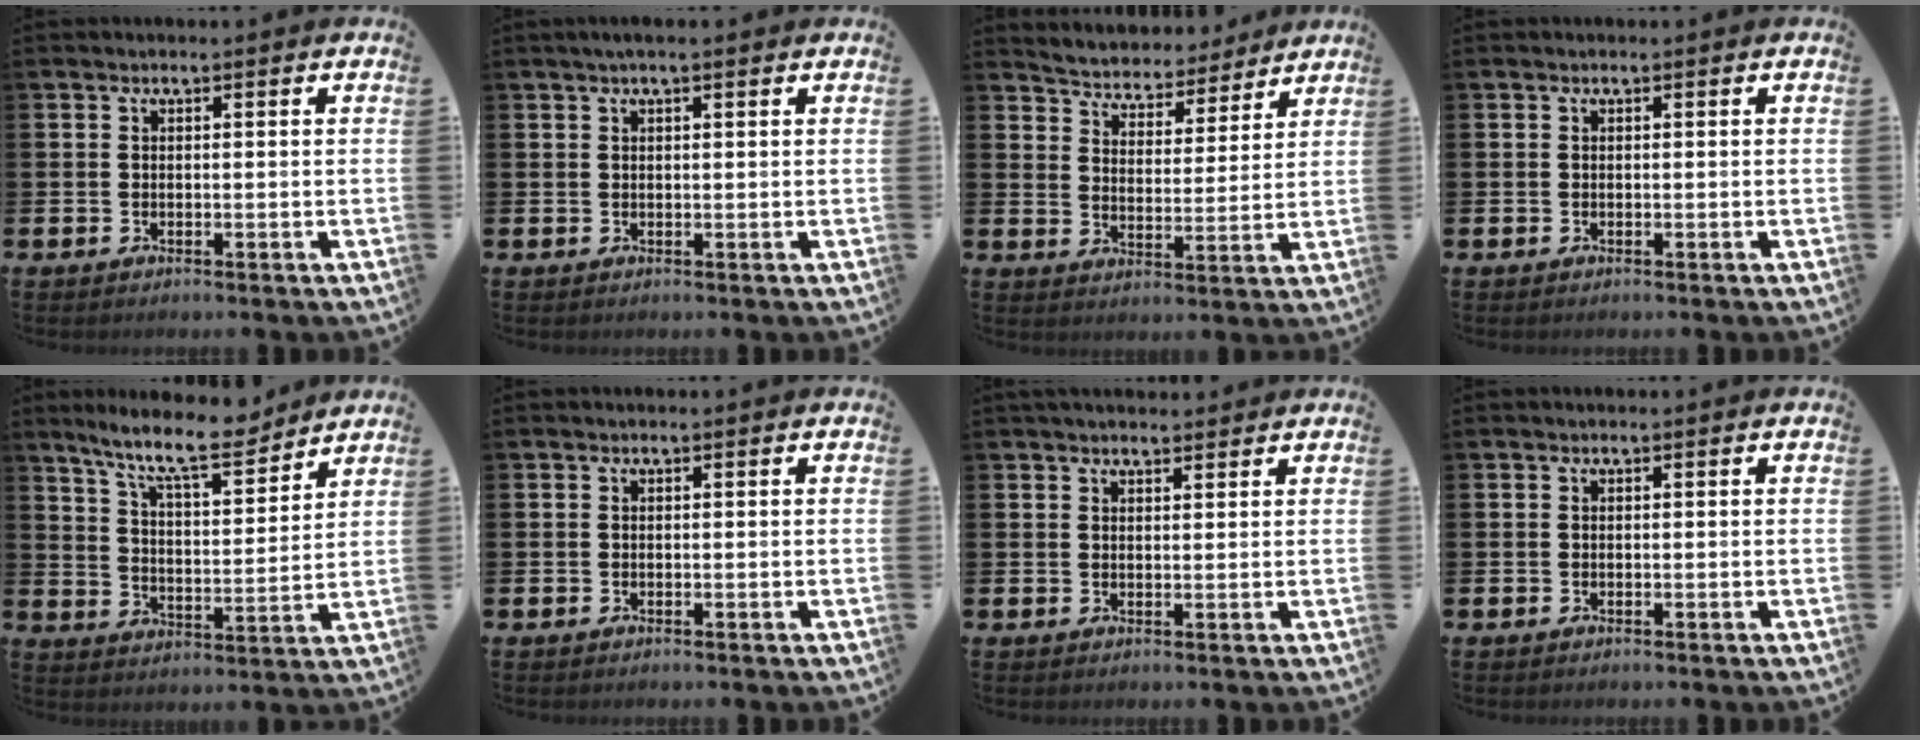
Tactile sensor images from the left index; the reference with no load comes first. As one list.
[{"total": 1.5, "force": [1.0, 0.2, 1.1], "torque": [-0.013, 0.001, 0.015]}, {"total": 4.9, "force": [4.7, 1.4, -0.4], "torque": [-0.029, -0.043, 0.081]}, {"total": 0.0}, {"total": 10.2, "force": [8.9, 1.9, 4.6], "torque": [-0.109, -0.044, 0.156]}, {"total": 0.0}, {"total": 2.6, "force": [2.4, 0.6, 0.4], "torque": [-0.003, -0.008, 0.043]}, {"total": 0.0}]